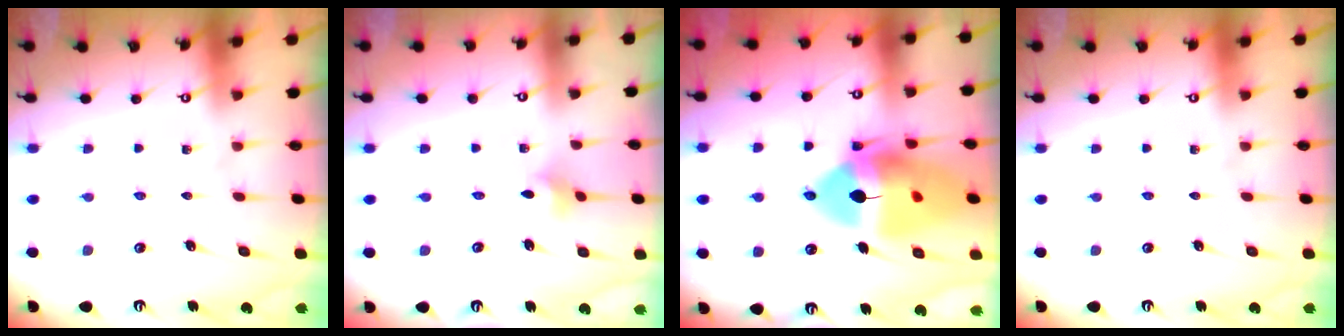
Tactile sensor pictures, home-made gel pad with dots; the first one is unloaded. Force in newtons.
{"total": 2.9, "press": 2.8, "slide": 0.6}
{"total": 20.8, "press": 20.7, "slide": 2.6}
{"total": 0.0}